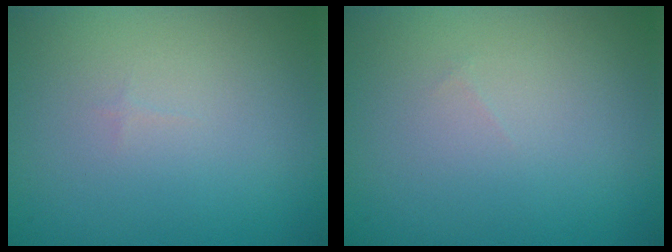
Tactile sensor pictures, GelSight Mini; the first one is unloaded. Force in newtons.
{"total": 0.0}